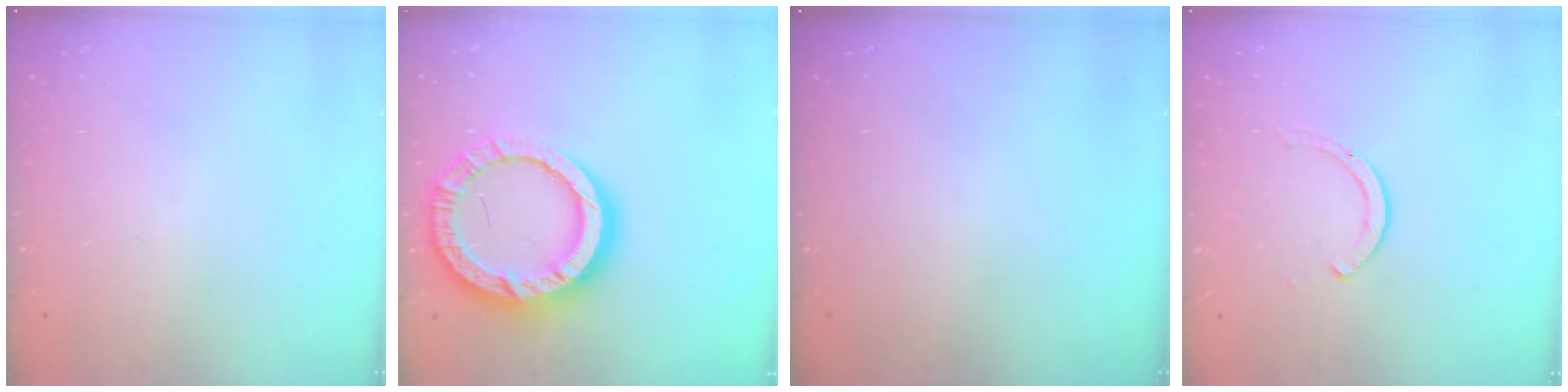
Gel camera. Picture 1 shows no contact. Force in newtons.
{"total": 18.9, "press": 18.9, "slide": 1.7}
{"total": 0.0}
{"total": 2.6, "press": 2.6, "slide": 0.3}